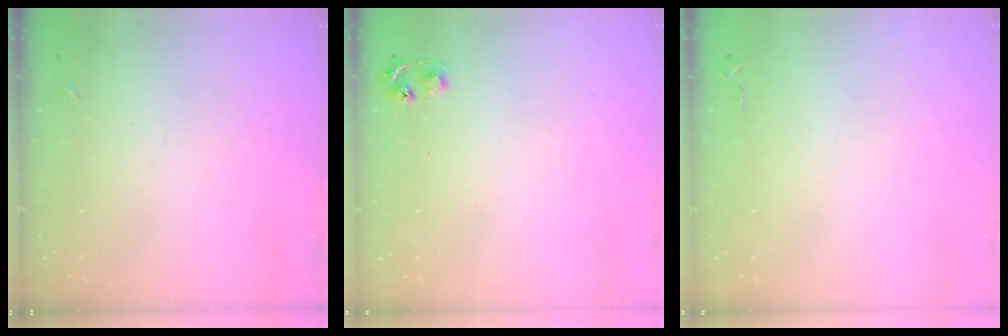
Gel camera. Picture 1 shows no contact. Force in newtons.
{"total": 4.8, "press": 4.7, "slide": 0.5}
{"total": 2.6, "press": 2.6, "slide": 0.4}